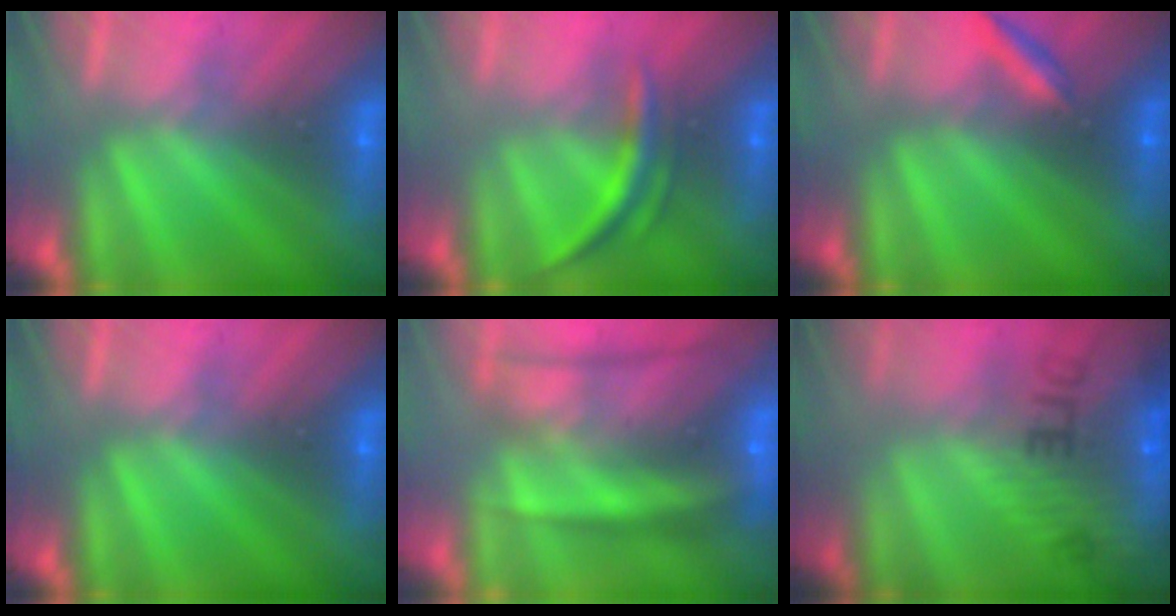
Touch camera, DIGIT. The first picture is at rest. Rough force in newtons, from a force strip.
{"total": 3.7}
{"total": 2.1}
{"total": 0.0}
{"total": 5.8}
{"total": 8.8}